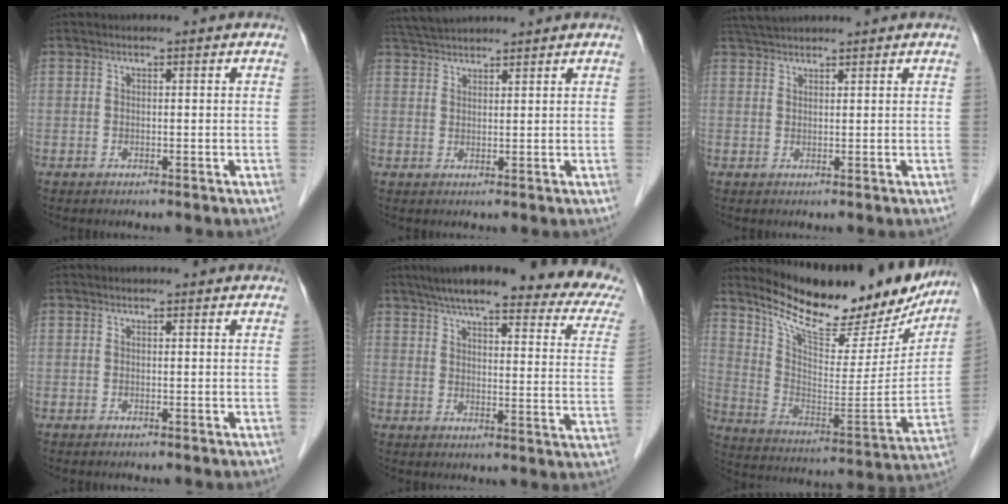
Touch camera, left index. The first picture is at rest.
{"total": 5.6, "force": [5.3, 0.2, 1.7], "torque": [-0.034, 0.038, 0.100]}
{"total": 4.1, "force": [3.9, 0.2, 1.4], "torque": [-0.026, 0.032, 0.074]}
{"total": 2.4, "force": [2.3, 0.4, 0.5], "torque": [-0.013, 0.016, 0.022]}
{"total": 23.6, "force": [19.4, 2.7, 13.1], "torque": [-0.176, -0.011, 0.232]}
{"total": 24.4, "force": [20.7, 6.3, 11.2], "torque": [-0.179, -0.036, 0.302]}